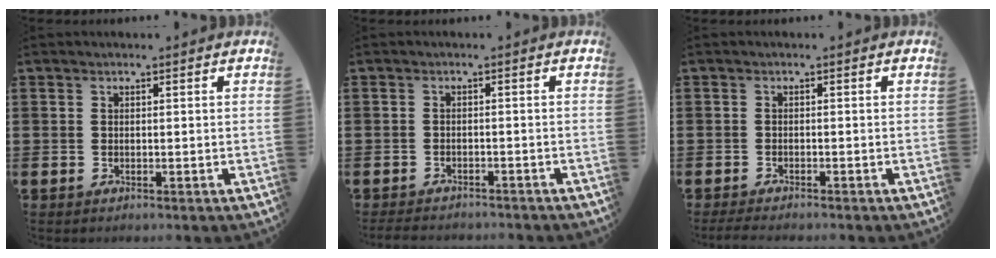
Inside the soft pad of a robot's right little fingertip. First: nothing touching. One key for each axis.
{"total": 1.6, "fx": -1.6, "fy": 0.1, "fz": 0.1, "tx": -0.006, "ty": 0.002, "tz": -0.033}
{"total": 1.2, "fx": -1.0, "fy": 0.1, "fz": 0.6, "tx": -0.010, "ty": -0.001, "tz": -0.020}